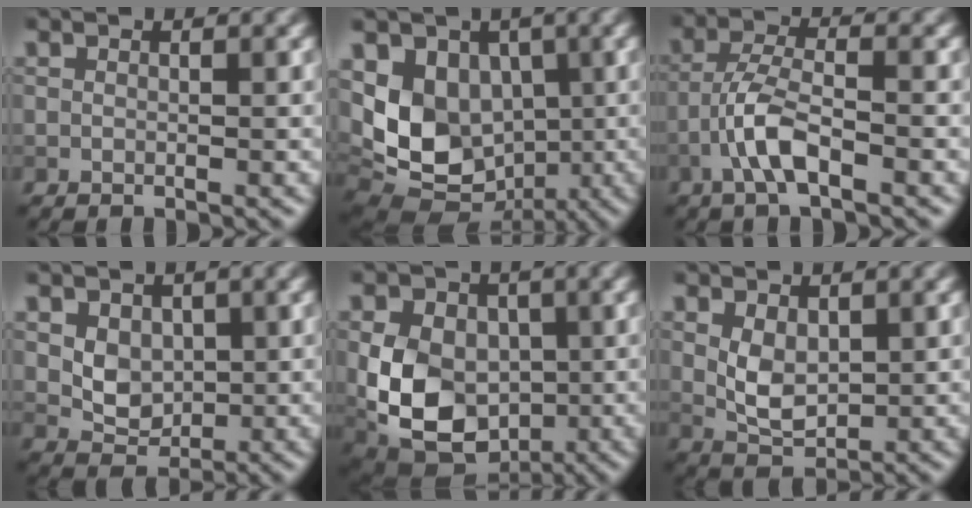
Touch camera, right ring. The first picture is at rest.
{"total": 10.8, "force": [0.2, 8.5, 6.6], "torque": [-0.121, -0.015, 0.009]}
{"total": 4.2, "force": [-2.1, 1.1, 3.5], "torque": [-0.071, 0.009, -0.048]}
{"total": 3.0, "force": [0.6, 2.3, 1.8], "torque": [-0.029, -0.005, 0.011]}
{"total": 11.6, "force": [-0.4, 8.9, 7.4], "torque": [-0.115, 0.001, -0.023]}
{"total": 3.3, "force": [0.6, 2.1, 2.5], "torque": [-0.056, -0.003, 0.016]}